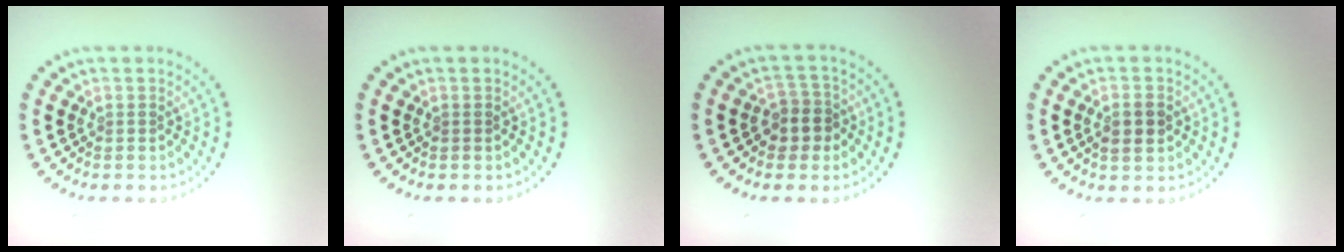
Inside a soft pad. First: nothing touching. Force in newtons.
{"total": 0.0}
{"total": 2.5, "press": 2.3, "slide": 1.0}
{"total": 2.1, "press": 2.1, "slide": 0.0}